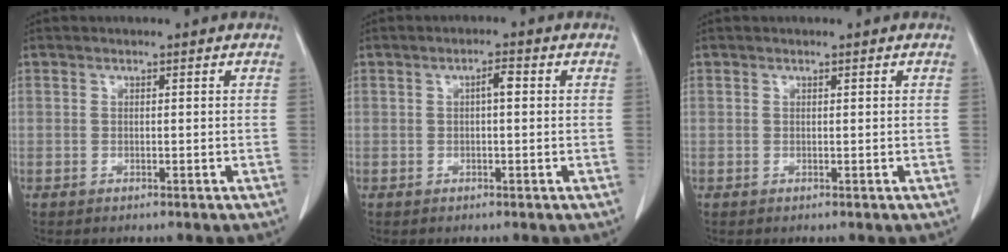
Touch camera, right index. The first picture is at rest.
{"total": 2.0, "force": [0.4, 0.4, 2.0], "torque": [-0.032, 0.005, 0.006]}
{"total": 0.0}